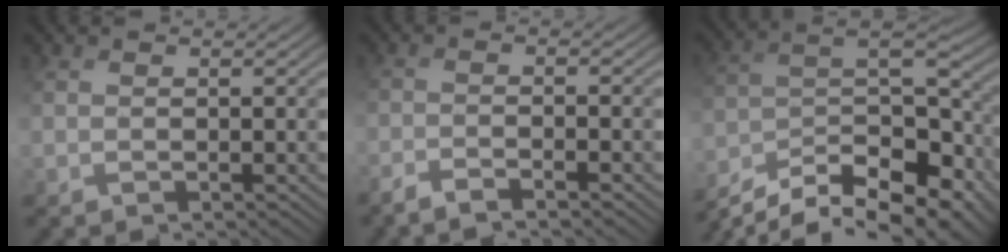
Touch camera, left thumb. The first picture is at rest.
{"total": 3.4, "force": [-2.9, 0.4, 1.9], "torque": [-0.036, -0.002, -0.062]}
{"total": 15.2, "force": [-11.7, 4.6, 8.5], "torque": [-0.195, -0.019, -0.180]}